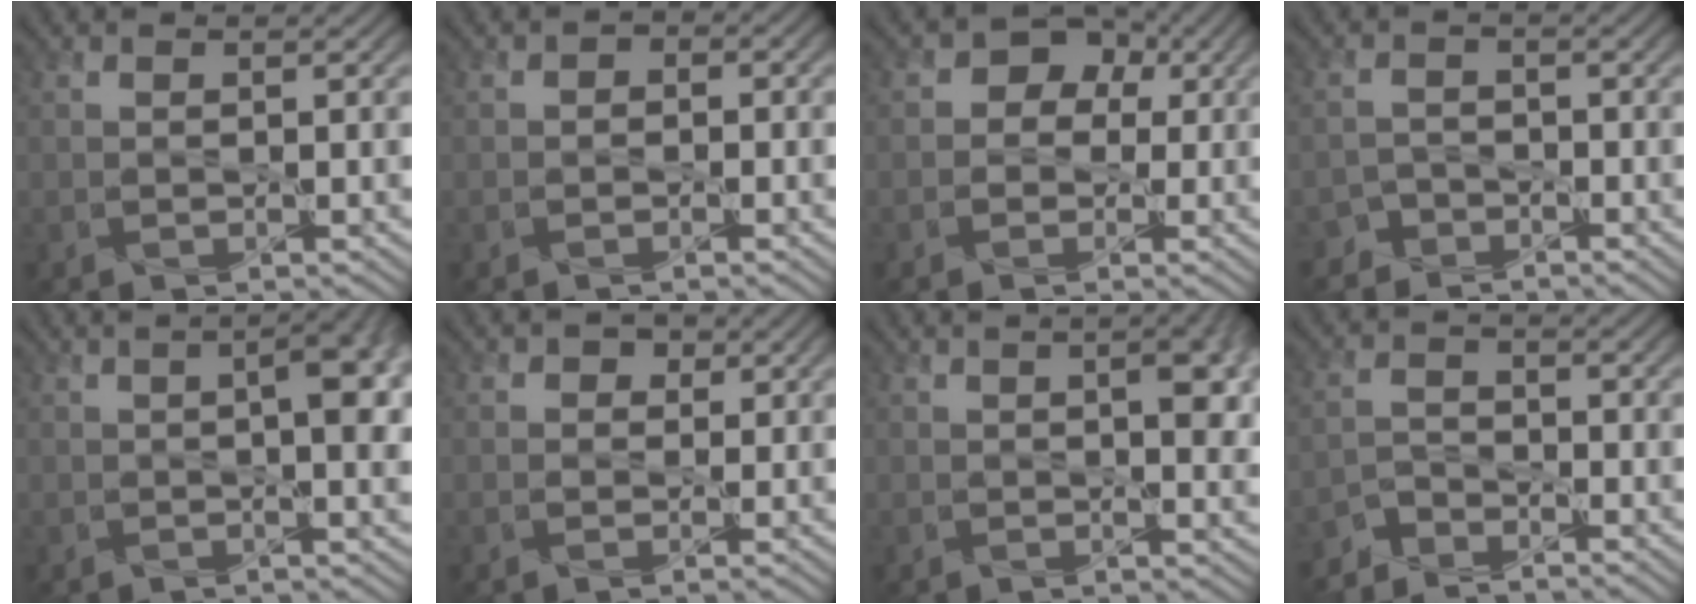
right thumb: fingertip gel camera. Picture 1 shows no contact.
{"total": 1.3, "force": [-0.6, 1.0, 0.4], "torque": [-0.003, 0.000, -0.015]}
{"total": 5.6, "force": [1.0, 4.9, 2.5], "torque": [-0.027, 0.022, -0.012]}
{"total": 2.4, "force": [-2.0, 1.3, -0.3], "torque": [0.017, 0.004, -0.047]}
{"total": 6.7, "force": [0.7, 2.2, 6.3], "torque": [-0.076, 0.009, 0.011]}
{"total": 2.0, "force": [0.7, 1.7, 0.8], "torque": [-0.007, -0.003, 0.001]}
{"total": 6.5, "force": [1.2, 2.4, 5.9], "torque": [-0.067, 0.003, 0.022]}
{"total": 3.4, "force": [-3.2, 1.1, 0.3], "torque": [-0.006, -0.001, -0.076]}